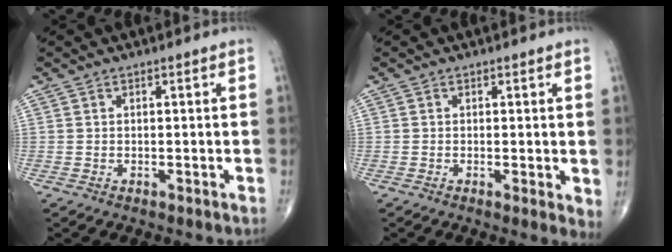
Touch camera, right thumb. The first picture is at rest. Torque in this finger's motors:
{"motor_torque": [0.01, -0.02, -0.05, -0.02, -0.02]}